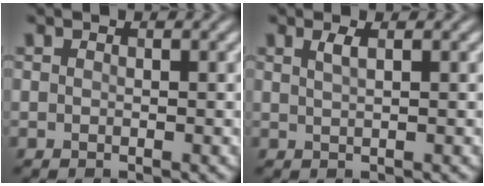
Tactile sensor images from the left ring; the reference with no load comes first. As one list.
[{"total": 1.3, "force": [0.7, 0.4, 1.1], "torque": [-0.016, 0.002, 0.010]}]